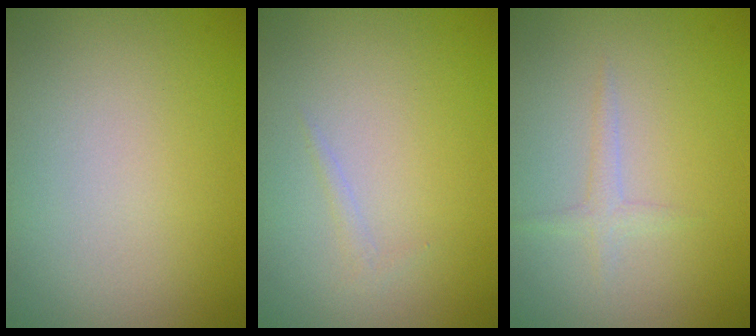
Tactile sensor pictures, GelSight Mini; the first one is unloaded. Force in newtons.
{"total": 0.6, "press": 0.5, "slide": 0.1}
{"total": 1.1, "press": 1.1, "slide": 0.1}